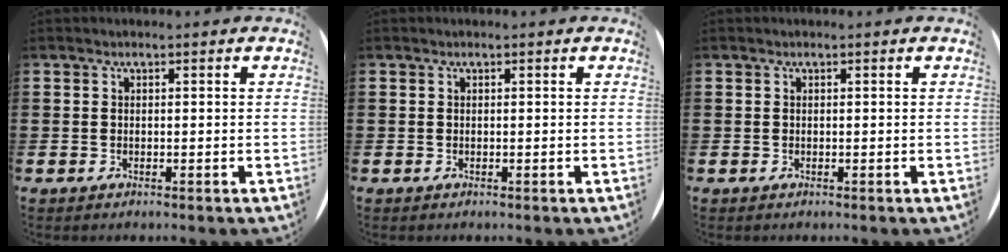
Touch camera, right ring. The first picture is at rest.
{"total": 0.0}
{"total": 0.0}